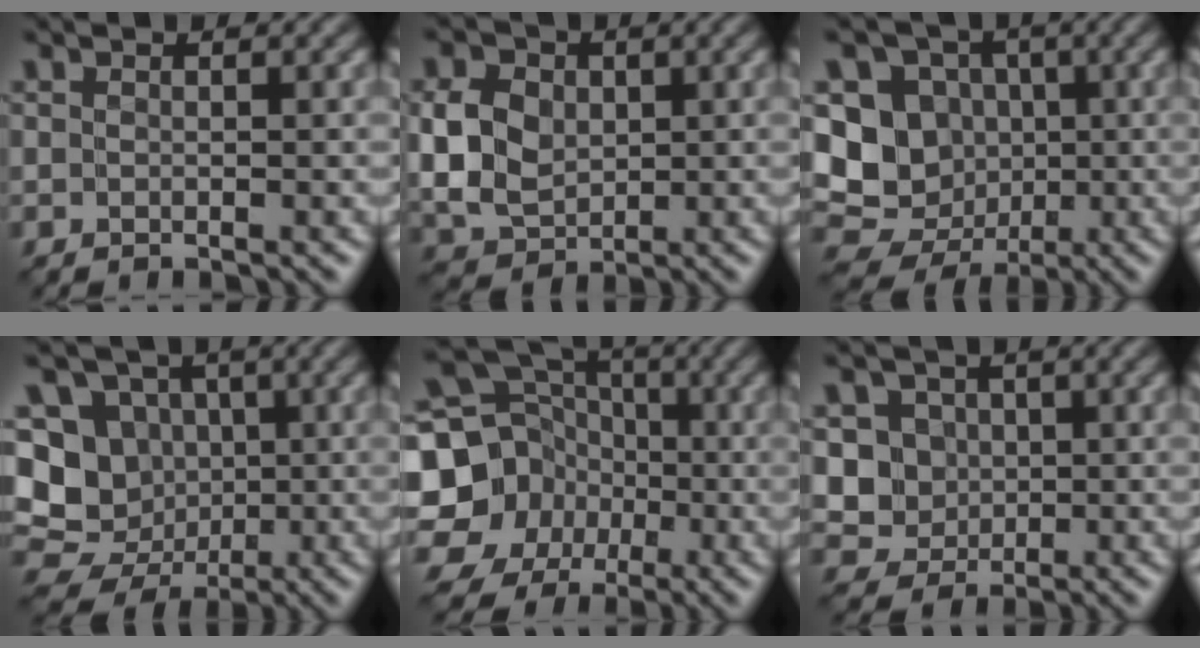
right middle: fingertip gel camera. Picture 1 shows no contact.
{"total": 5.0, "force": [0.7, 4.1, 2.8], "torque": [-0.070, 0.005, 0.014]}
{"total": 9.3, "force": [-0.2, 8.5, 3.6], "torque": [-0.054, 0.011, -0.035]}
{"total": 11.1, "force": [-0.4, 10.4, 3.8], "torque": [-0.090, 0.036, -0.035]}
{"total": 17.1, "force": [-2.8, 16.0, 5.4], "torque": [-0.155, 0.011, -0.082]}
{"total": 5.1, "force": [0.8, 4.8, 1.6], "torque": [-0.015, 0.014, 0.011]}